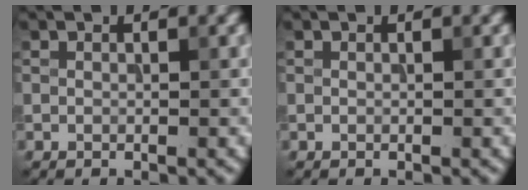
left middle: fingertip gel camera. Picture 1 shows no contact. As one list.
[{"total": 0.0}]